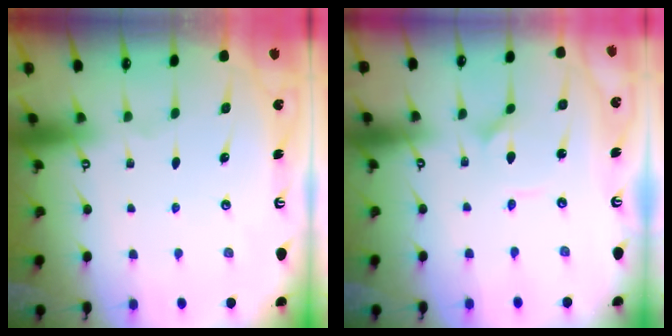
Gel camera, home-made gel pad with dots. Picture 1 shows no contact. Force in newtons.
{"total": 1.6, "press": 1.6, "slide": 0.1}